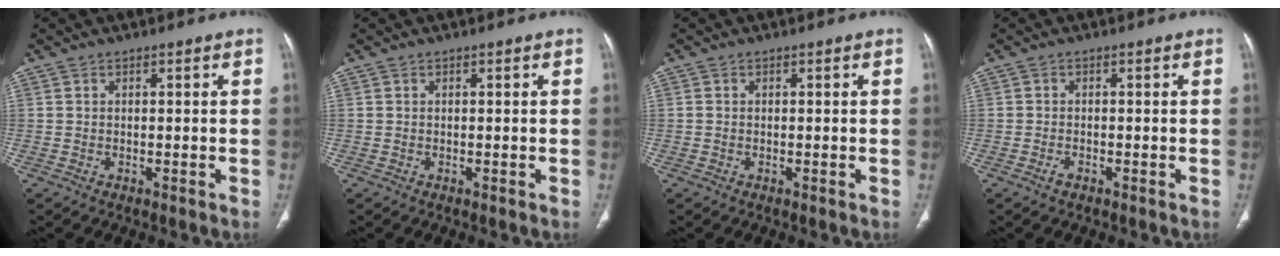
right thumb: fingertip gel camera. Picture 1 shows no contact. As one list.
[{"total": 0.0}, {"total": 0.0}, {"total": 1.4, "force": [-1.0, 0.7, 0.9], "torque": [-0.019, 0.003, -0.019]}]